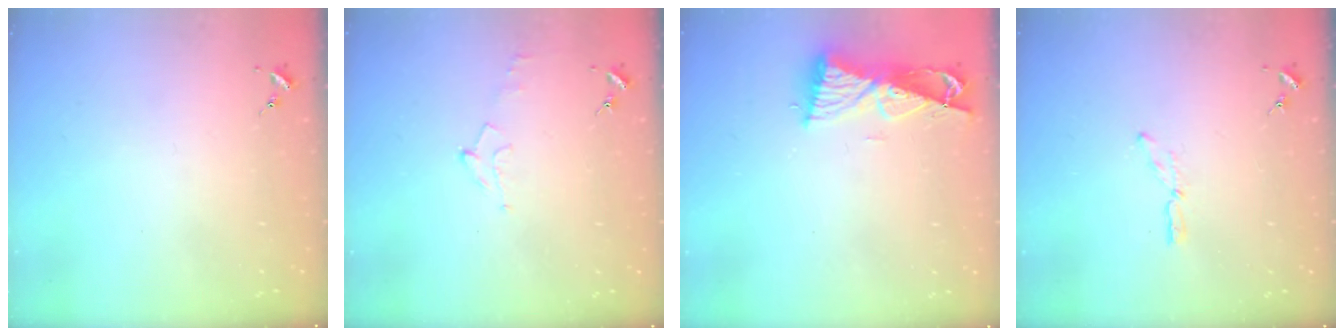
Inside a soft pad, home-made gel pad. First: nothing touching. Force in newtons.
{"total": 5.7, "press": 5.6, "slide": 0.8}
{"total": 8.9, "press": 8.9, "slide": 1.1}
{"total": 5.2, "press": 5.1, "slide": 0.3}